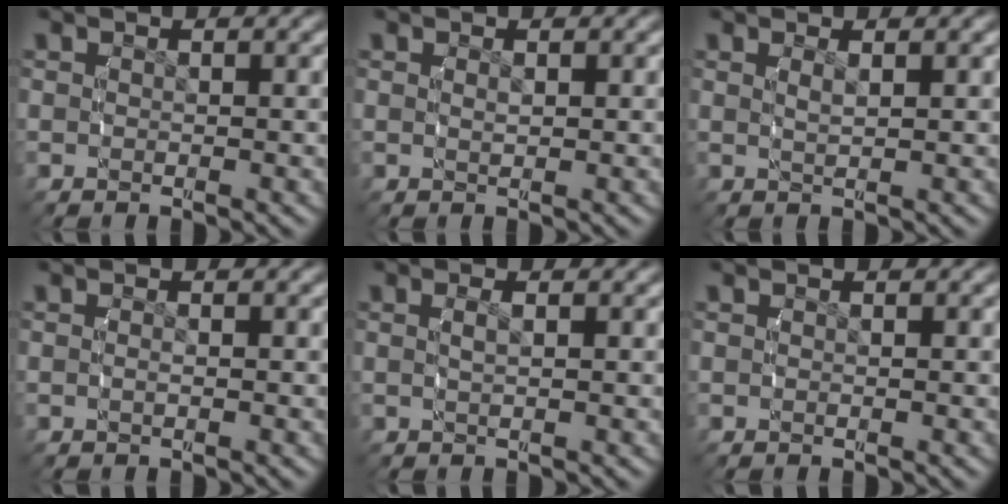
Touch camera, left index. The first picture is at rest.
{"total": 0.6, "force": [0.3, -0.3, 0.5], "torque": [-0.011, -0.005, 0.010]}
{"total": 1.3, "force": [0.7, -0.6, 0.9], "torque": [-0.015, -0.003, 0.019]}
{"total": 0.6, "force": [-0.3, 0.0, 0.5], "torque": [-0.012, -0.002, -0.005]}
{"total": 1.0, "force": [0.2, -0.3, 1.0], "torque": [-0.017, 0.002, 0.005]}
{"total": 0.0}